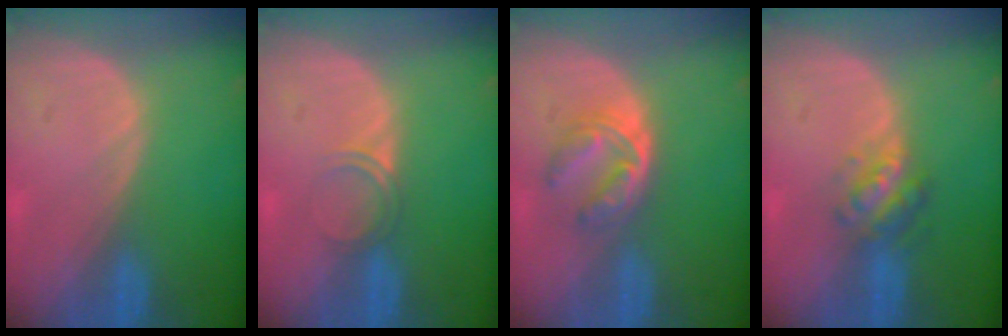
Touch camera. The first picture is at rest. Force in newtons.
{"total": 2.1, "press": 1.8, "slide": 1.1}
{"total": 6.2, "press": 5.1, "slide": 3.6}
{"total": 4.7, "press": 4.3, "slide": 2.0}